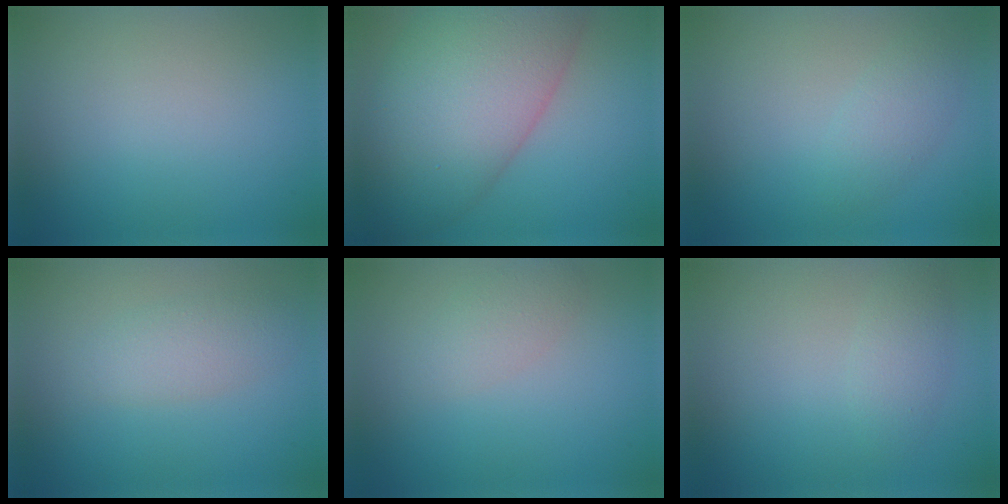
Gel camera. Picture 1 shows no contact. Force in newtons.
{"total": 13.0, "press": 13.0, "slide": 0.6}
{"total": 2.0, "press": 2.0, "slide": 0.1}
{"total": 2.5, "press": 2.5, "slide": 0.1}
{"total": 1.8, "press": 1.8, "slide": 0.2}
{"total": 1.8, "press": 1.8, "slide": 0.1}